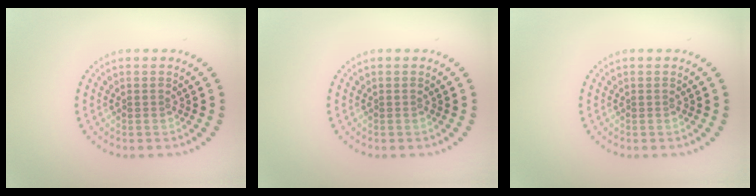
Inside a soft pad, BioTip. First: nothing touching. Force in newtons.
{"total": 0.0}
{"total": 0.0}